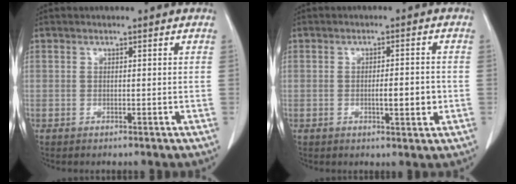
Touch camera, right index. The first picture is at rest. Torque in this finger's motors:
{"motor_torque": [0.85, -0.34, 0.08, 0.03]}